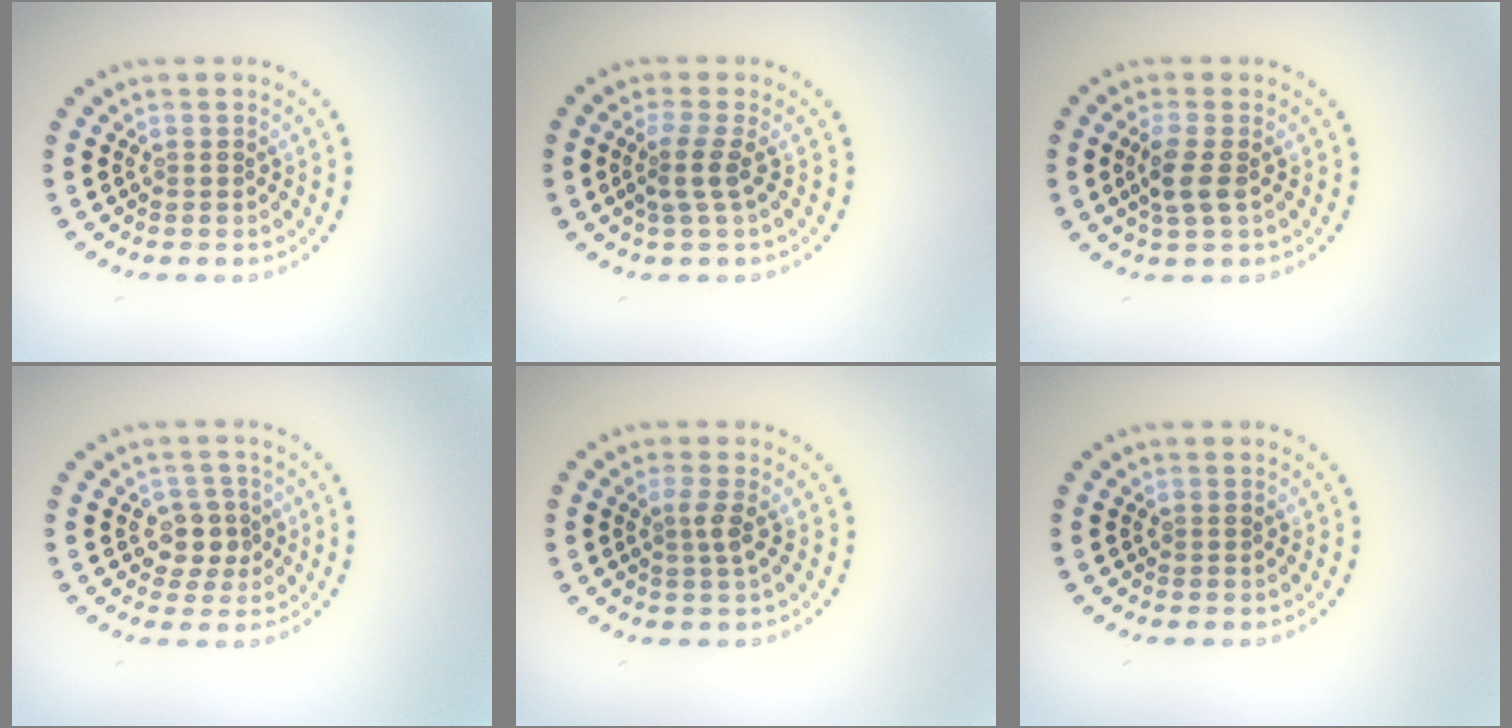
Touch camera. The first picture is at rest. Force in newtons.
{"total": 2.2, "press": 1.5, "slide": 1.6}
{"total": 2.4, "press": 2.1, "slide": 1.0}
{"total": 2.4, "press": 2.2, "slide": 1.1}
{"total": 1.4, "press": 1.0, "slide": 1.0}
{"total": 0.0}